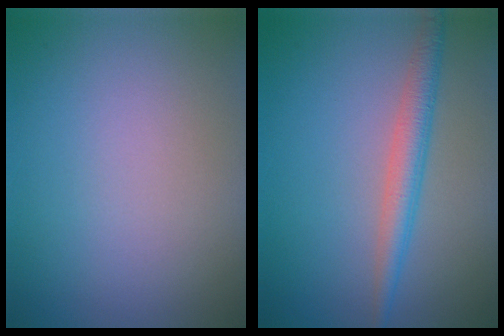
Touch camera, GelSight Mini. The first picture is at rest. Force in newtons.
{"total": 2.9, "press": 2.9, "slide": 0.1}